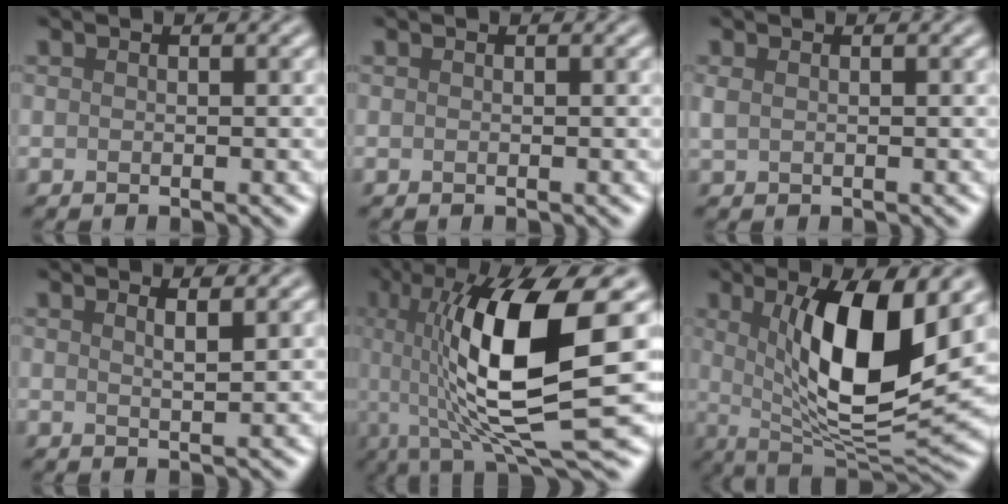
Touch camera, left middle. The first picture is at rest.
{"total": 0.0}
{"total": 0.8, "force": [0.3, 0.5, 0.6], "torque": [-0.017, 0.001, 0.009]}
{"total": 1.6, "force": [1.0, 0.4, 1.2], "torque": [-0.010, 0.003, 0.011]}
{"total": 12.8, "force": [1.1, 3.3, 12.4], "torque": [-0.201, 0.001, 0.021]}
{"total": 11.1, "force": [2.2, 3.4, 10.3], "torque": [-0.158, -0.013, 0.043]}